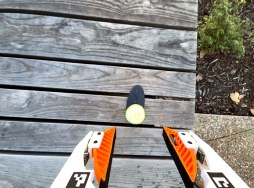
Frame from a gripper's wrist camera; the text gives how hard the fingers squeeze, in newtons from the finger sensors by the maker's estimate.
{"total": 0.5, "left": 0.3, "right": 0.7}